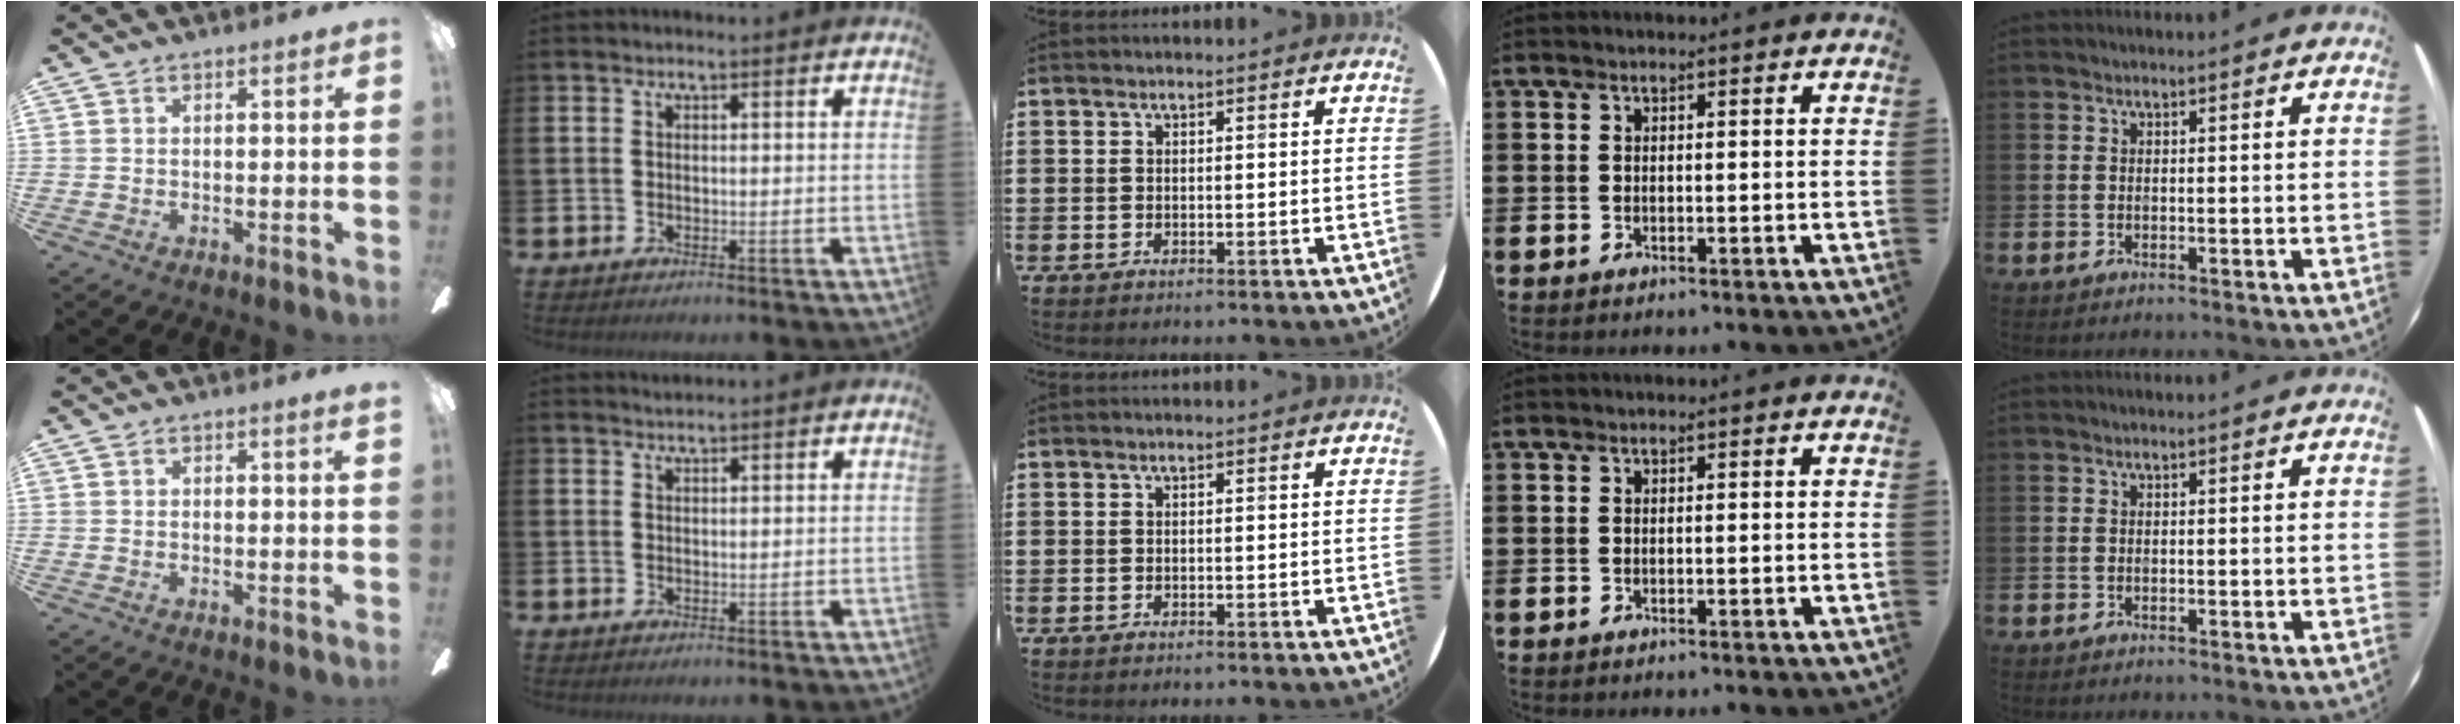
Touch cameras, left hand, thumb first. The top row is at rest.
{"thumb": {"total": 0.8, "force": [0.4, 0.0, 0.7], "torque": [-0.006, -0.003, 0.004]}, "index": {"total": 1.0, "force": [1.0, 0.0, -0.1], "torque": [0.002, 0.001, 0.019]}}